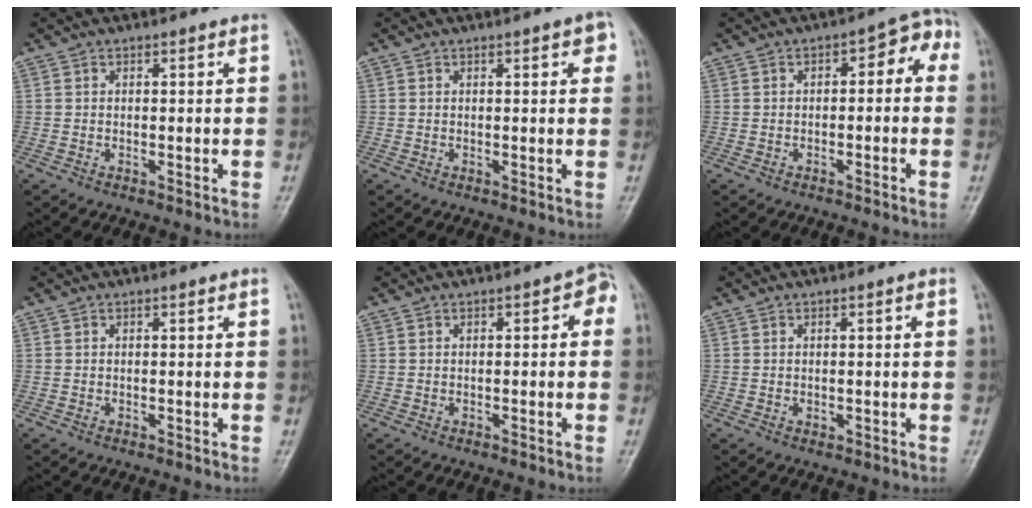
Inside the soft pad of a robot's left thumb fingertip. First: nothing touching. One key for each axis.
{"total": 2.6, "fx": 1.1, "fy": 0.9, "fz": 2.2, "tx": -0.021, "ty": 0.001, "tz": 0.009}
{"total": 5.5, "fx": -0.3, "fy": 3.0, "fz": 4.6, "tx": -0.036, "ty": 0.036, "tz": -0.013}
{"total": 0.0}
{"total": 2.8, "fx": -0.2, "fy": 1.6, "fz": 2.3, "tx": -0.013, "ty": 0.017, "tz": -0.012}
{"total": 1.1, "fx": -0.1, "fy": 0.6, "fz": 0.9, "tx": -0.014, "ty": 0.005, "tz": 0.000}